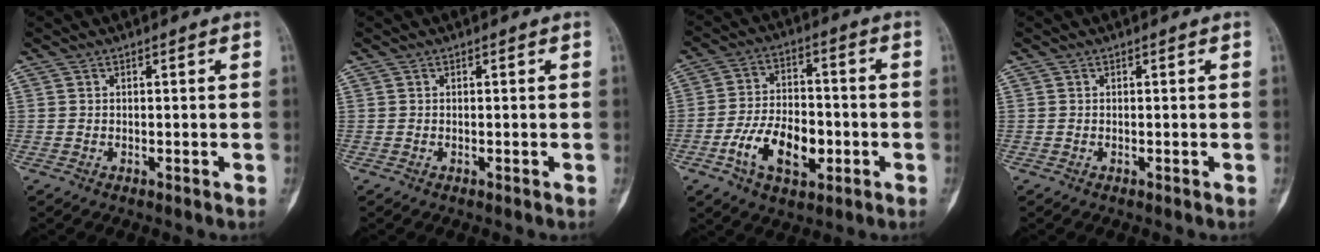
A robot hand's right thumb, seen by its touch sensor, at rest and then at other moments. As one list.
[{"total": 0.0}, {"total": 12.5, "force": [-4.2, 7.1, 9.4], "torque": [-0.152, 0.024, -0.072]}, {"total": 0.0}]